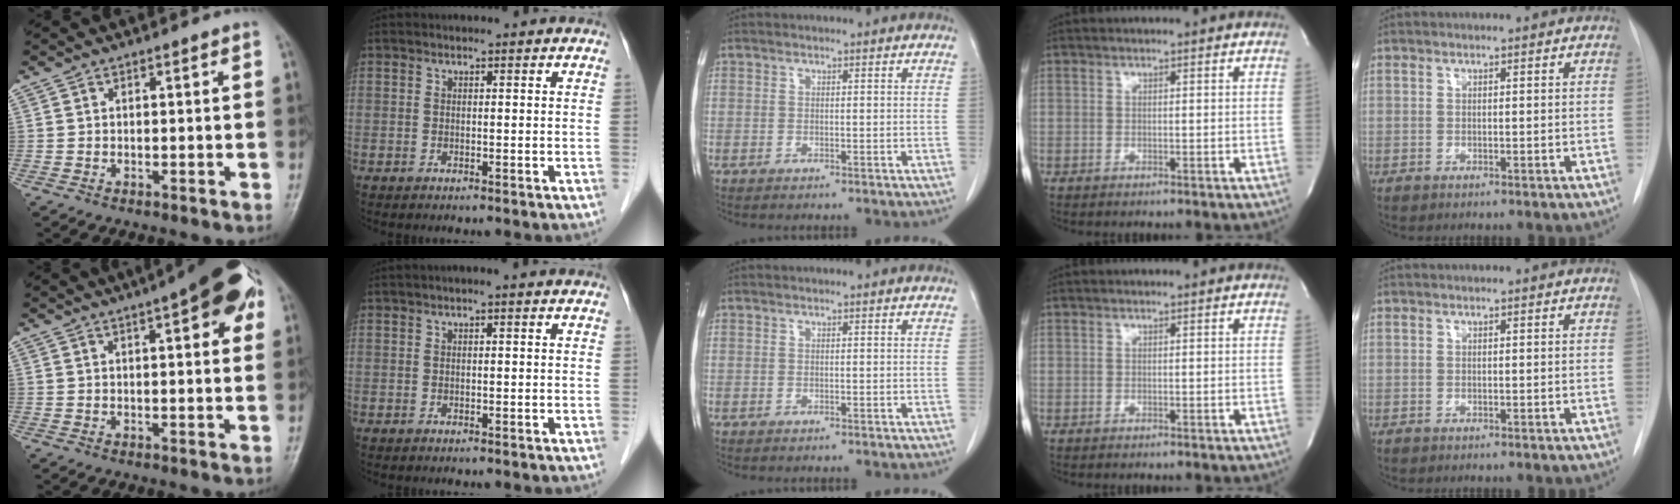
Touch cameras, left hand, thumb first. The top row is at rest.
{"thumb": {"total": 13.2, "force": [6.0, 4.3, 11.0], "torque": [-0.117, 0.005, 0.071]}, "index": {"total": 1.0, "force": [0.4, 0.1, 0.9], "torque": [-0.019, 0.008, 0.003]}}